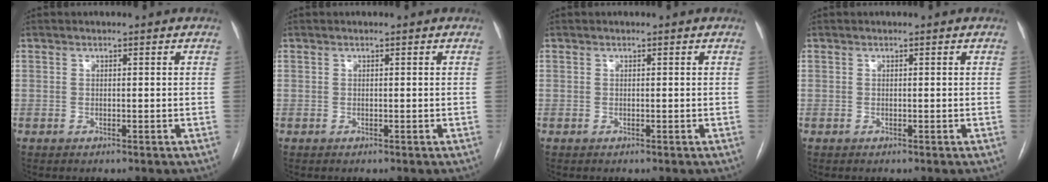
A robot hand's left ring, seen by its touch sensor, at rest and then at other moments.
{"total": 0.0}
{"total": 0.0}
{"total": 0.0}